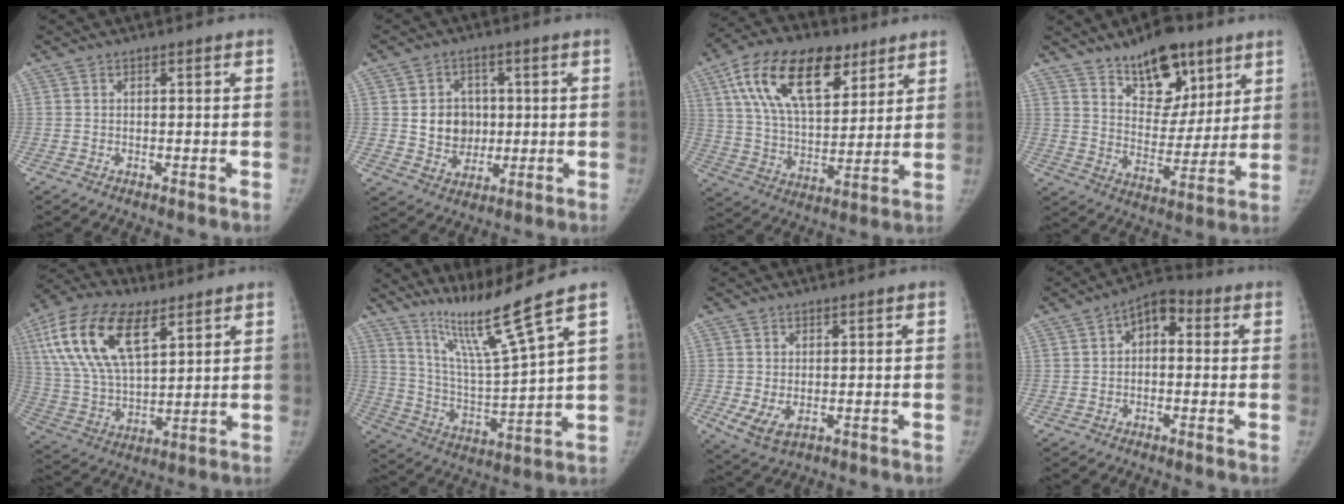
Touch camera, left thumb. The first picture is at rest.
{"total": 8.3, "force": [0.8, 7.2, 4.0], "torque": [-0.026, -0.002, 0.020]}
{"total": 22.1, "force": [11.2, 11.8, 15.1], "torque": [-0.244, -0.019, 0.196]}
{"total": 15.6, "force": [10.3, 8.0, 8.6], "torque": [-0.081, -0.067, 0.170]}
{"total": 20.3, "force": [9.4, 10.0, 15.0], "torque": [-0.285, -0.014, 0.174]}
{"total": 13.5, "force": [10.2, -1.9, 8.6], "torque": [-0.149, -0.075, 0.197]}
{"total": 4.5, "force": [-0.2, 2.8, 3.6], "torque": [-0.068, -0.013, 0.011]}
{"total": 6.4, "force": [1.1, 4.1, 4.9], "torque": [-0.052, 0.021, 0.003]}